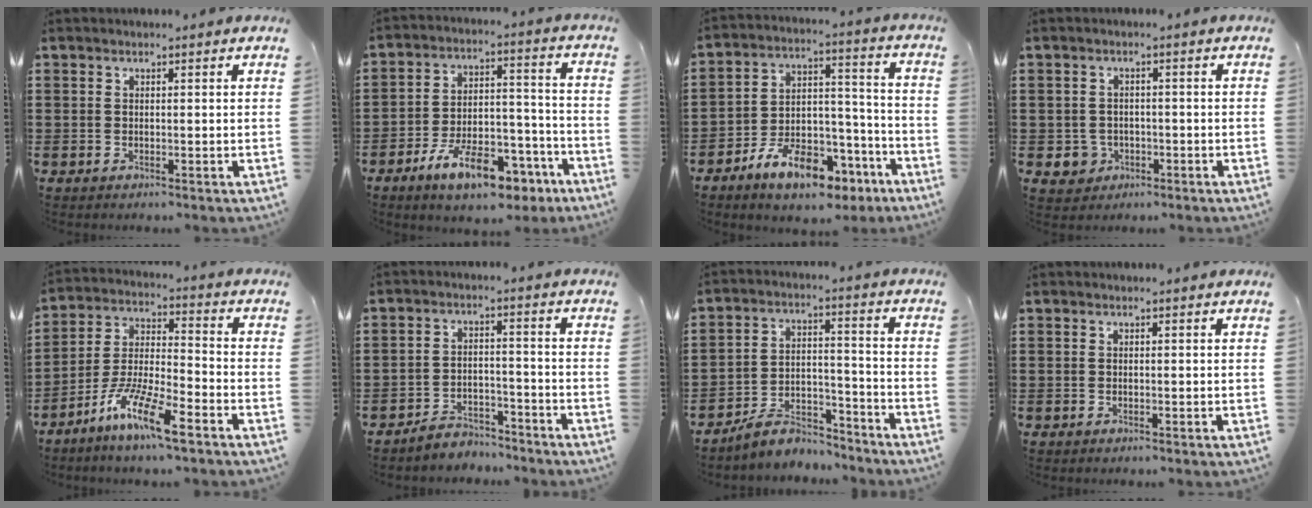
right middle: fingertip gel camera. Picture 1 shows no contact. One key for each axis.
{"total": 11.7, "fx": -8.1, "fy": 4.3, "fz": 7.2, "tx": -0.137, "ty": 0.029, "tz": -0.151}
{"total": 11.1, "fx": -8.2, "fy": 4.6, "fz": 5.8, "tx": -0.109, "ty": 0.039, "tz": -0.150}
{"total": 3.1, "fx": -1.3, "fy": 2.6, "fz": 0.9, "tx": -0.034, "ty": -0.002, "tz": -0.028}
{"total": 10.3, "fx": -7.3, "fy": 1.3, "fz": 7.1, "tx": -0.152, "ty": -0.002, "tz": -0.141}
{"total": 4.4, "fx": -4.4, "fy": 0.7, "fz": 0.0, "tx": -0.007, "ty": 0.004, "tz": -0.089}
{"total": 7.6, "fx": -7.0, "fy": 2.2, "fz": 2.0, "tx": -0.040, "ty": 0.017, "tz": -0.135}
{"total": 0.0}